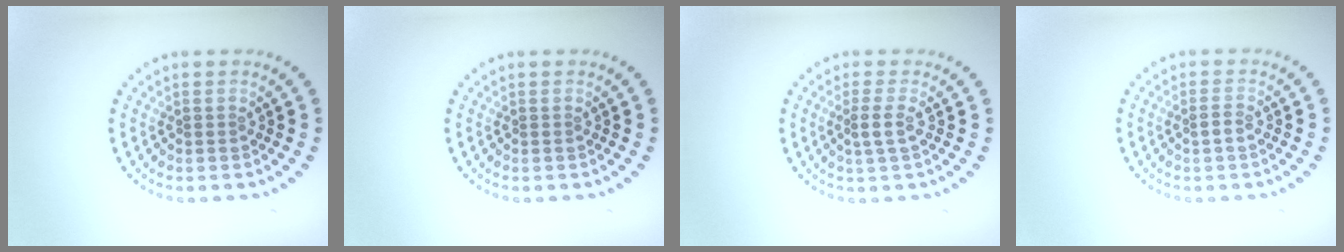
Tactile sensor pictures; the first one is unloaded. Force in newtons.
{"total": 0.0}
{"total": 1.8, "press": 1.4, "slide": 1.0}
{"total": 1.0, "press": 0.9, "slide": 0.4}